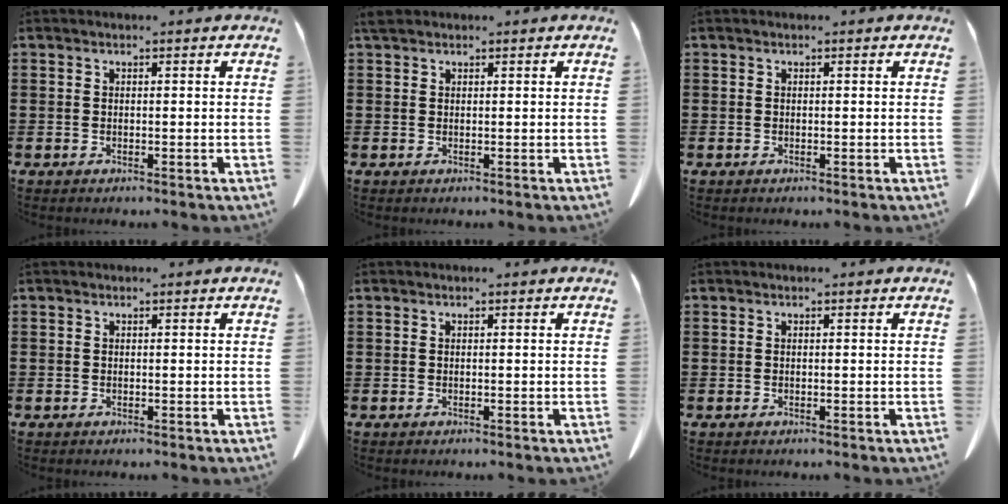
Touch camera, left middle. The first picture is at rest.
{"total": 1.1, "force": [0.9, 0.5, 0.4], "torque": [-0.012, 0.001, 0.018]}
{"total": 0.0}
{"total": 0.0}
{"total": 0.0}
{"total": 0.0}